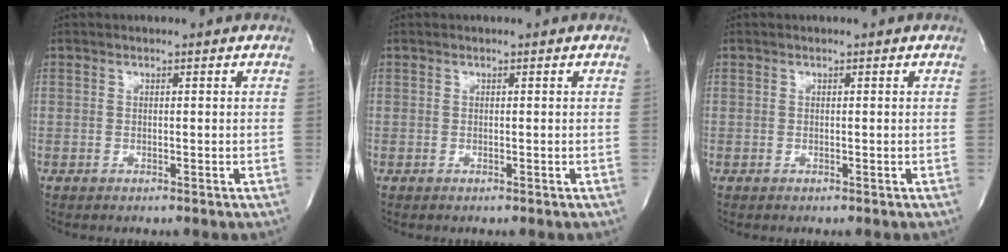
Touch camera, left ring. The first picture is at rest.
{"total": 0.0}
{"total": 0.0}